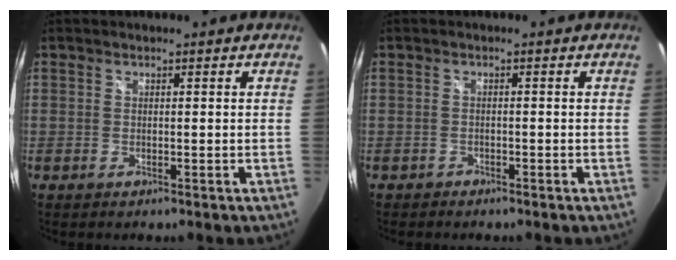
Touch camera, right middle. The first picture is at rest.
{"total": 1.4, "force": [-1.2, 0.7, 0.1], "torque": [-0.008, 0.001, -0.020]}